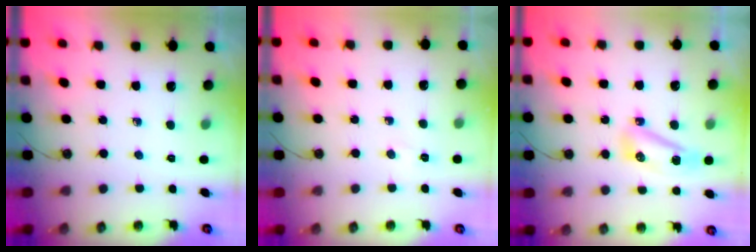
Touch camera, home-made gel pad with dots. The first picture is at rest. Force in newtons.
{"total": 3.9, "press": 3.9, "slide": 0.5}
{"total": 8.3, "press": 8.3, "slide": 0.9}